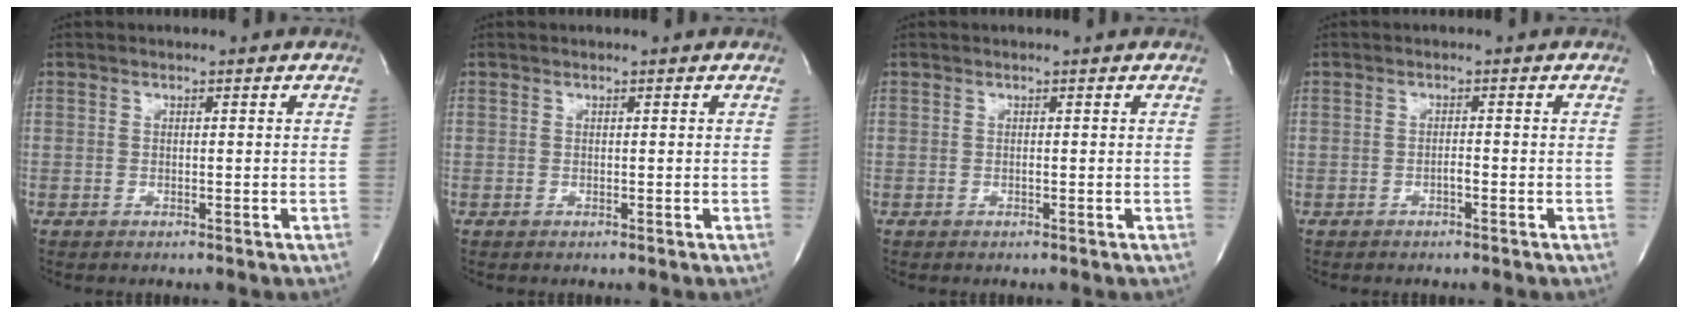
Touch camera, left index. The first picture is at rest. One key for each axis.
{"total": 0.0}
{"total": 0.0}
{"total": 0.8, "fx": -0.5, "fy": 0.1, "fz": 0.7, "tx": -0.012, "ty": 0.002, "tz": -0.009}